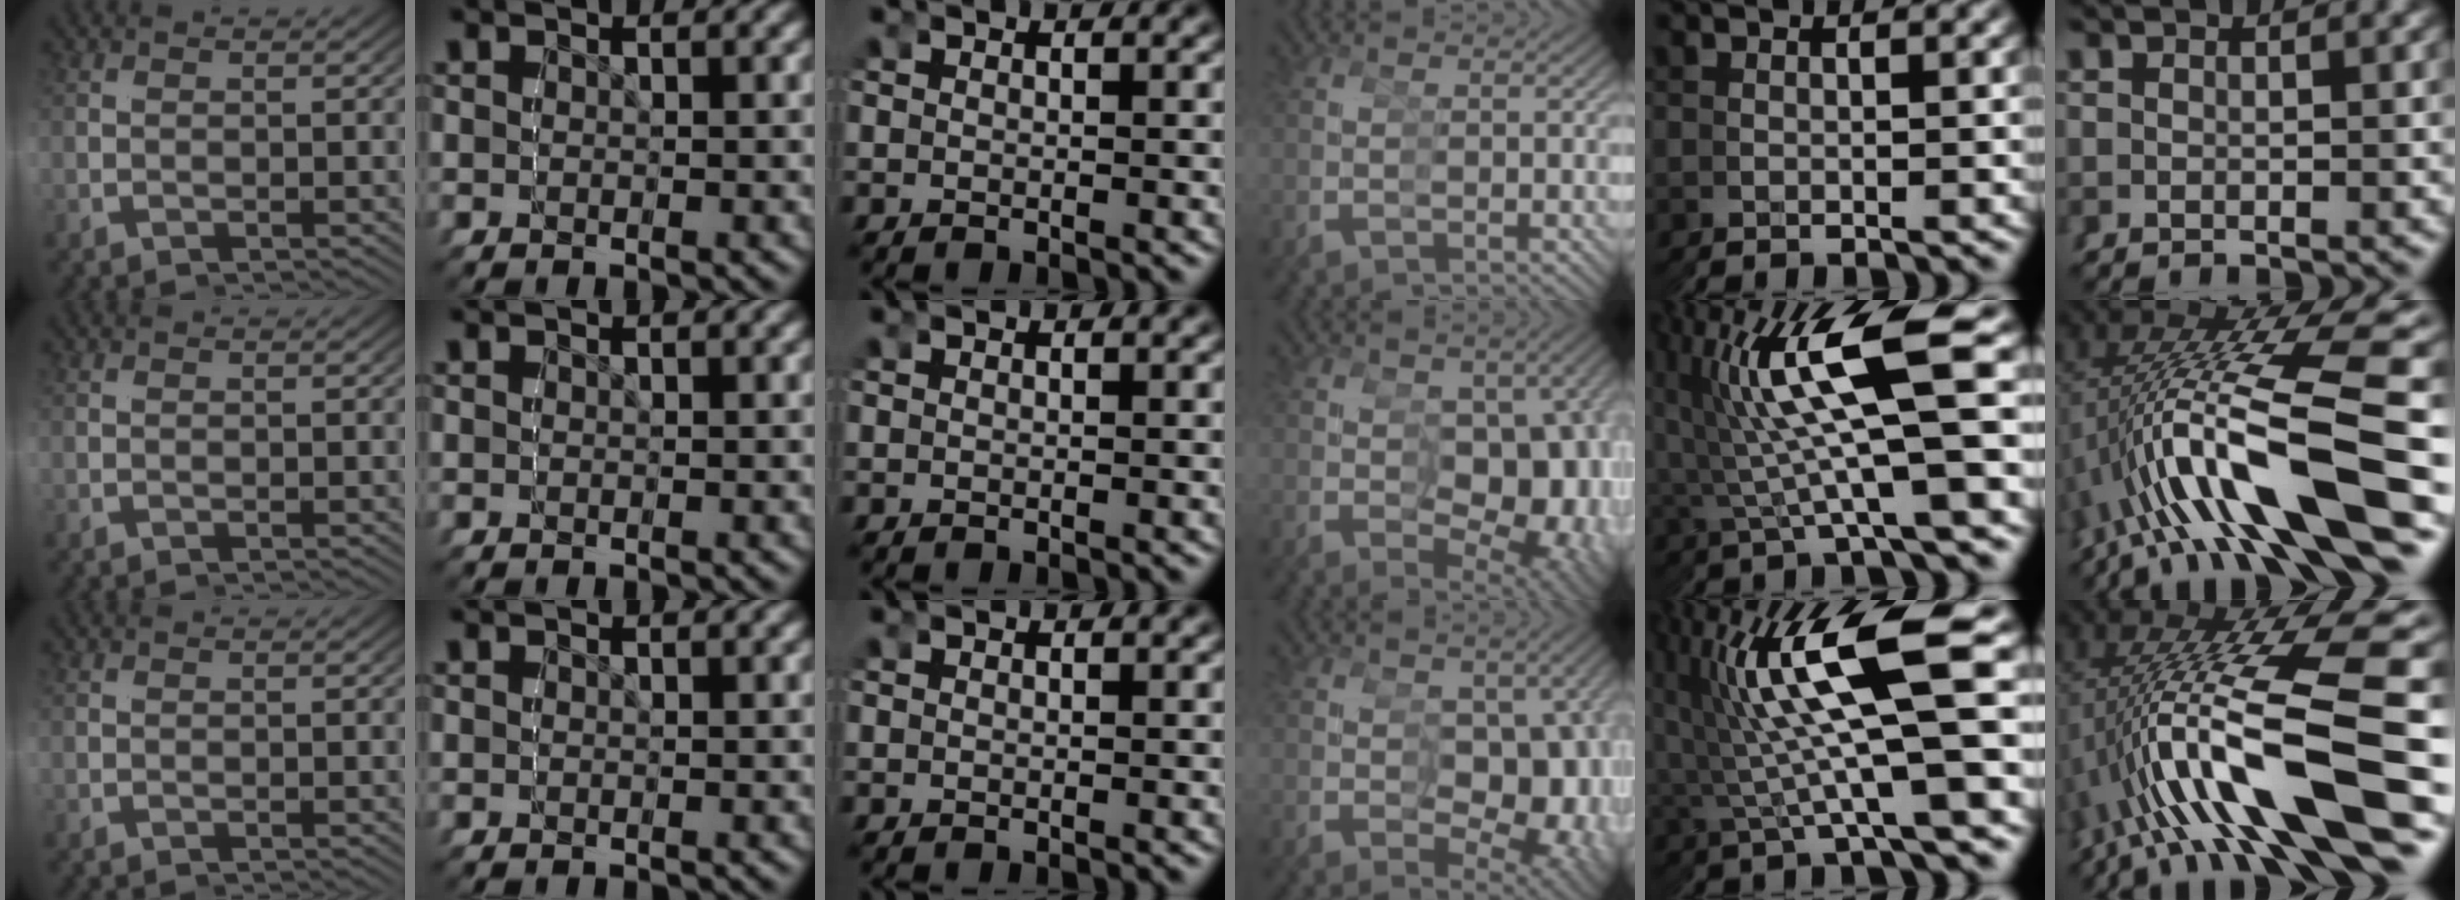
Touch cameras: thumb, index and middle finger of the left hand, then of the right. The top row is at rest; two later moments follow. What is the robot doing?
{"motion": "grasp_and_lifting", "object": "condiment"}